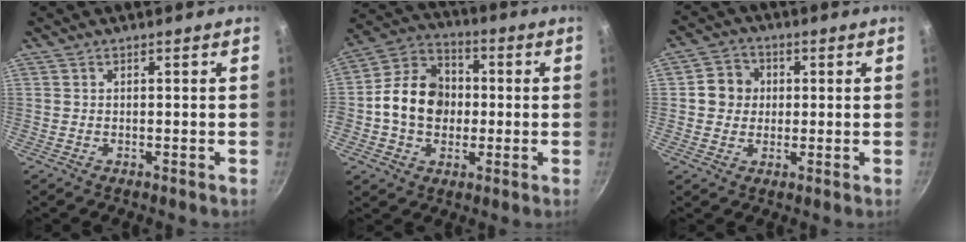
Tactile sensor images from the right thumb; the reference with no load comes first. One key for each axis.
{"total": 13.9, "fx": -0.5, "fy": 11.2, "fz": 8.2, "tx": -0.113, "ty": 0.024, "tz": -0.025}
{"total": 6.1, "fx": 0.8, "fy": 5.7, "fz": 2.2, "tx": -0.002, "ty": 0.006, "tz": 0.001}